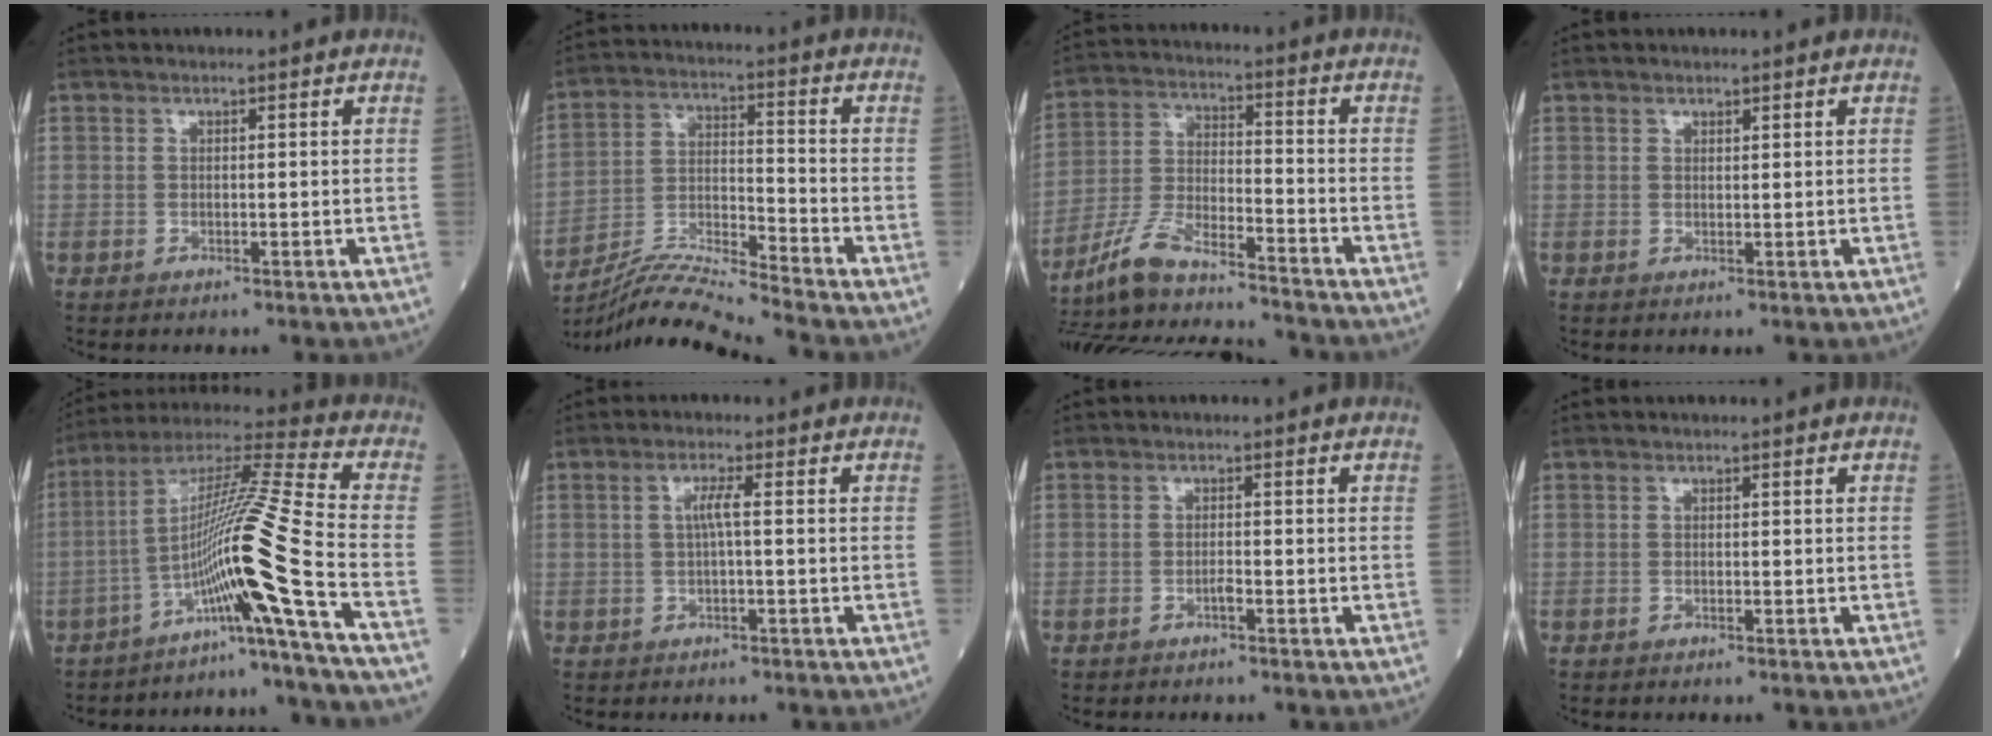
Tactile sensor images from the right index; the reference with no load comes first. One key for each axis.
{"total": 10.4, "fx": -9.8, "fy": -2.5, "fz": 2.4, "tx": -0.053, "ty": 0.003, "tz": -0.183}
{"total": 14.5, "fx": -12.4, "fy": 1.9, "fz": 7.3, "tx": -0.156, "ty": 0.005, "tz": -0.220}
{"total": 0.6, "fx": 0.6, "fy": 0.2, "fz": 0.2, "tx": -0.005, "ty": -0.005, "tz": 0.008}
{"total": 15.1, "fx": -7.2, "fy": -3.7, "fz": 12.7, "tx": -0.231, "ty": 0.009, "tz": -0.130}
{"total": 2.2, "fx": 0.1, "fy": -0.1, "fz": 2.2, "tx": -0.042, "ty": 0.003, "tz": 0.000}
{"total": 0.8, "fx": -0.5, "fy": -0.1, "fz": 0.6, "tx": -0.015, "ty": -0.002, "tz": -0.010}
{"total": 0.0}